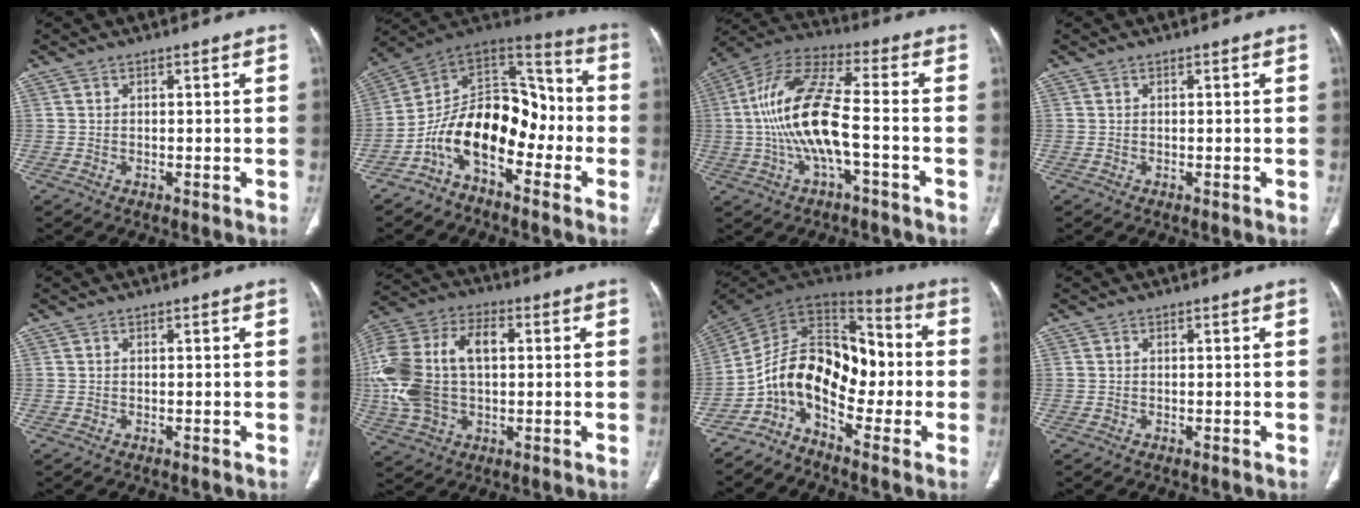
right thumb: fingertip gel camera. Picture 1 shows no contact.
{"total": 16.6, "force": [-6.0, 9.7, 12.0], "torque": [-0.171, 0.093, -0.116]}
{"total": 15.8, "force": [-2.2, 4.9, 14.8], "torque": [-0.312, 0.040, -0.042]}
{"total": 0.0}
{"total": 0.0}
{"total": 20.0, "force": [1.2, 12.6, 15.5], "torque": [-0.341, 0.023, 0.025]}
{"total": 16.2, "force": [-4.6, 9.6, 12.2], "torque": [-0.176, 0.092, -0.092]}
{"total": 0.0}